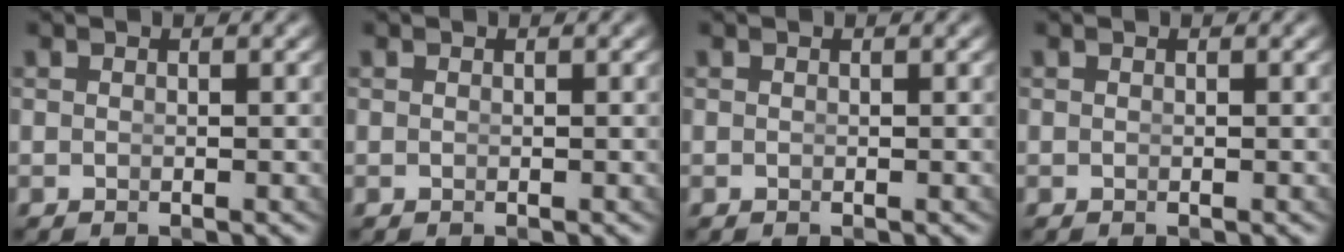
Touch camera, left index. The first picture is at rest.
{"total": 0.0}
{"total": 0.0}
{"total": 0.0}